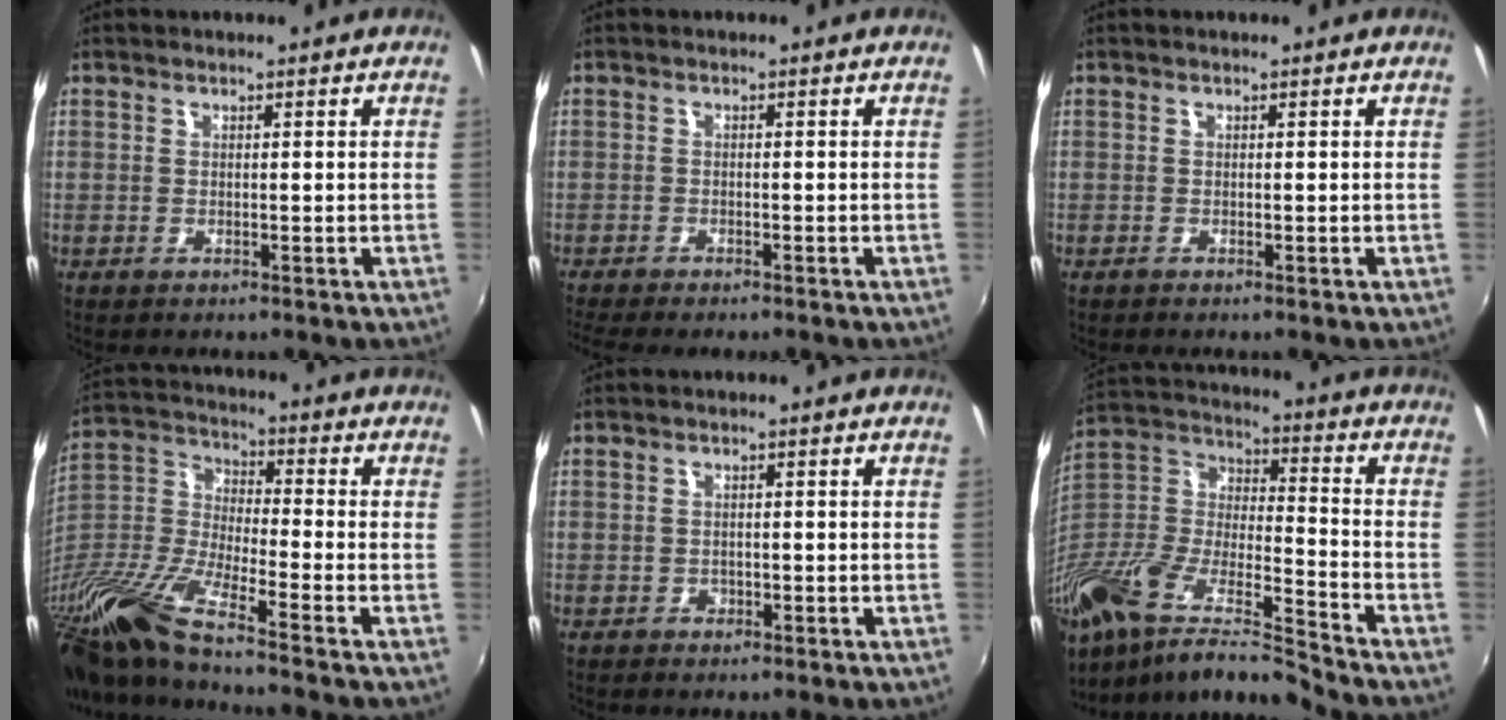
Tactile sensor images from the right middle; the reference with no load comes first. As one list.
[{"total": 4.7, "force": [-4.0, 0.9, 2.3], "torque": [-0.057, -0.026, -0.068]}, {"total": 0.0}, {"total": 18.9, "force": [-14.4, 1.6, 12.2], "torque": [-0.247, -0.035, -0.292]}, {"total": 1.1, "force": [-0.5, 0.9, 0.2], "torque": [-0.002, -0.002, -0.006]}, {"total": 19.1, "force": [-13.8, 3.0, 12.8], "torque": [-0.250, -0.022, -0.275]}]